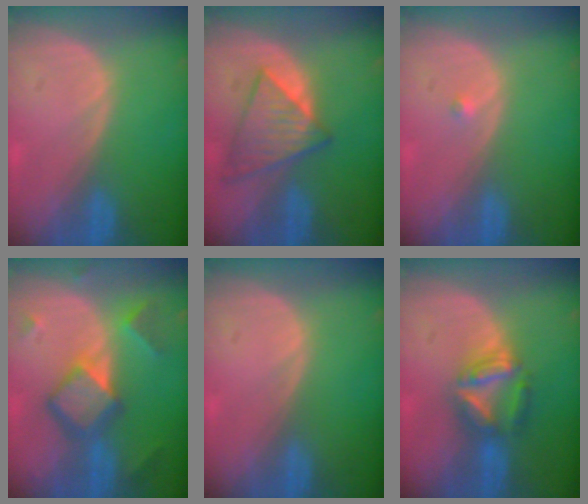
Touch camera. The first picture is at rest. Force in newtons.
{"total": 6.9, "press": 6.9, "slide": 1.0}
{"total": 0.7, "press": 0.5, "slide": 0.4}
{"total": 7.7, "press": 7.6, "slide": 0.6}
{"total": 0.0}
{"total": 6.2, "press": 6.0, "slide": 1.5}